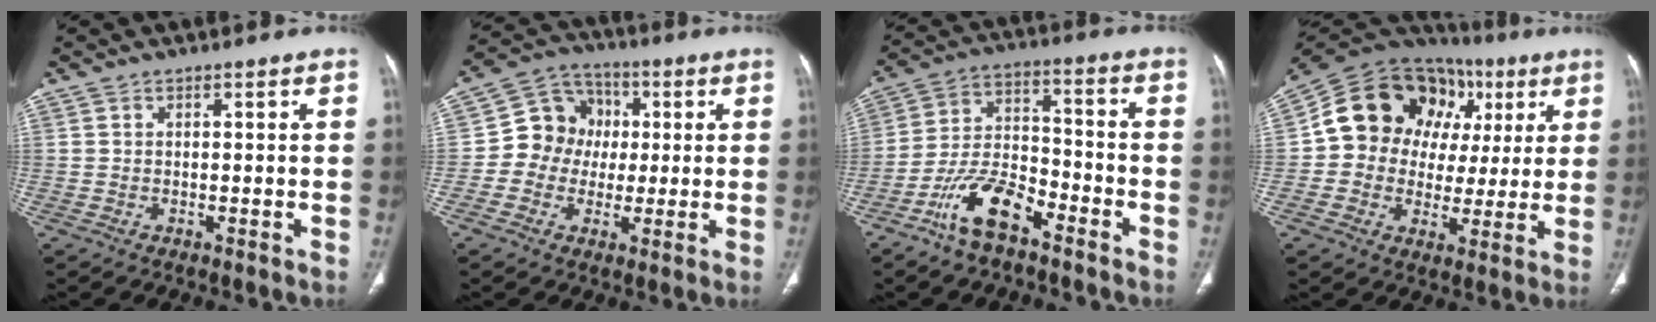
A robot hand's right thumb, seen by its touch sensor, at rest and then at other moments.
{"total": 9.3, "force": [0.2, 8.6, 3.5], "torque": [-0.017, 0.019, -0.010]}
{"total": 11.6, "force": [-7.4, 5.0, 7.3], "torque": [-0.141, 0.053, -0.145]}
{"total": 21.0, "force": [5.5, 16.8, 11.3], "torque": [-0.122, 0.041, 0.090]}